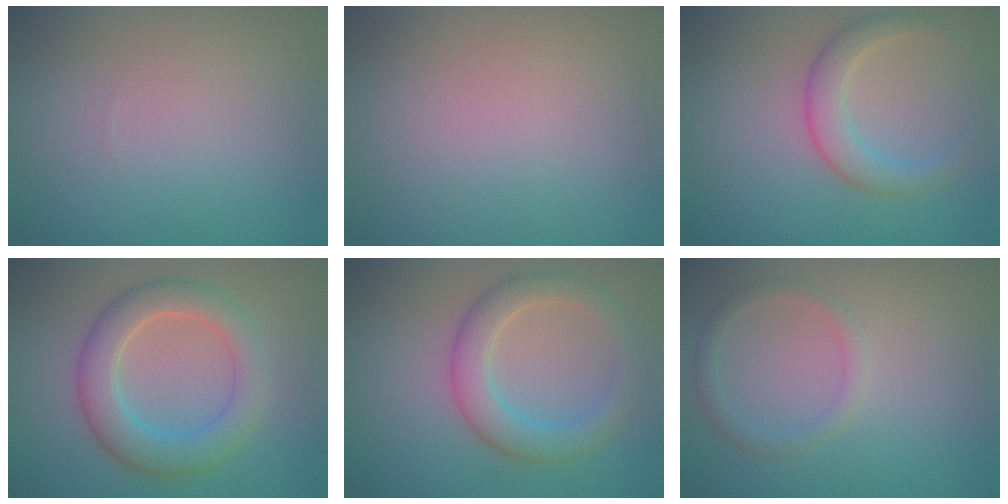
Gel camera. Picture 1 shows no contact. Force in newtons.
{"total": 0.0}
{"total": 3.2, "press": 3.2, "slide": 0.1}
{"total": 5.4, "press": 5.4, "slide": 0.2}
{"total": 4.4, "press": 4.3, "slide": 0.2}
{"total": 1.5, "press": 1.5, "slide": 0.1}